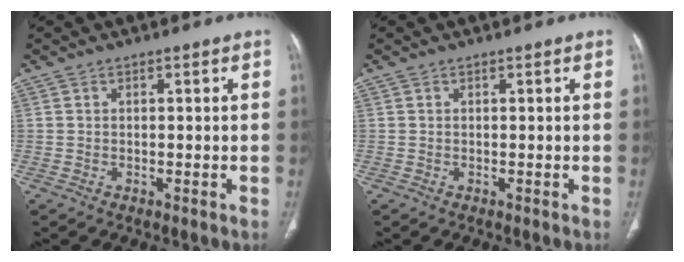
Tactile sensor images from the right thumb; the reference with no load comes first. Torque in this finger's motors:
{"motor_torque": [0.07, 0.07, 0.00, 0.00, 0.00]}